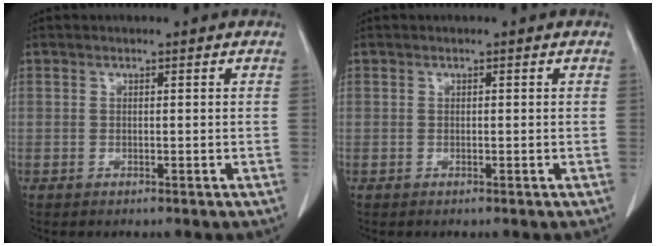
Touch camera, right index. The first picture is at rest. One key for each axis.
{"total": 0.0}